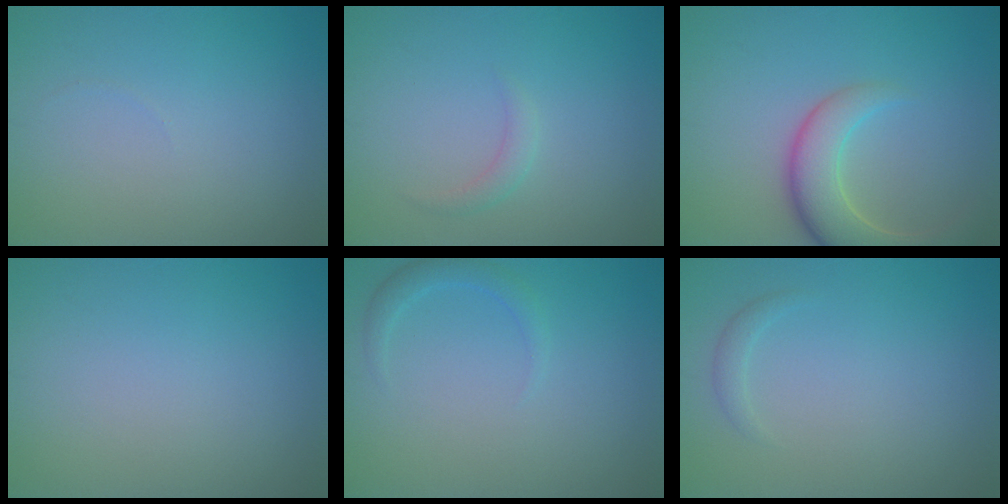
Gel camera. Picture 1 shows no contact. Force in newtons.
{"total": 1.1, "press": 1.1, "slide": 0.1}
{"total": 6.1, "press": 6.0, "slide": 0.6}
{"total": 0.0}
{"total": 1.4, "press": 1.4, "slide": 0.1}
{"total": 0.8, "press": 0.8, "slide": 0.0}